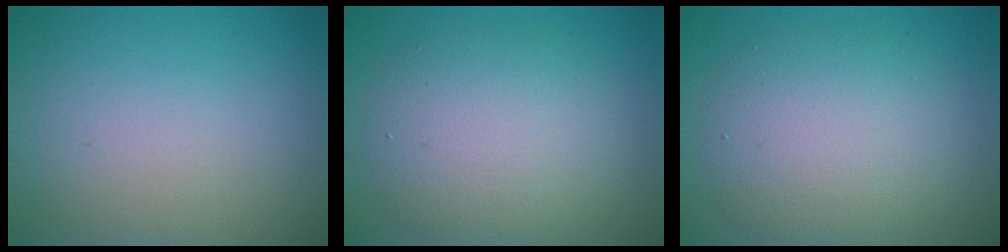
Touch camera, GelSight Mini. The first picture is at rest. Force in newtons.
{"total": 5.7, "press": 5.7, "slide": 0.4}
{"total": 5.7, "press": 5.7, "slide": 0.2}